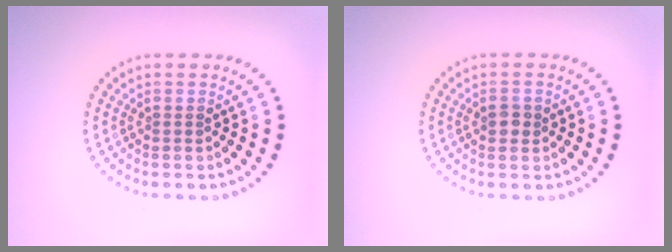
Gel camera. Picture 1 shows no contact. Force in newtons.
{"total": 1.4, "press": 1.4, "slide": 0.1}